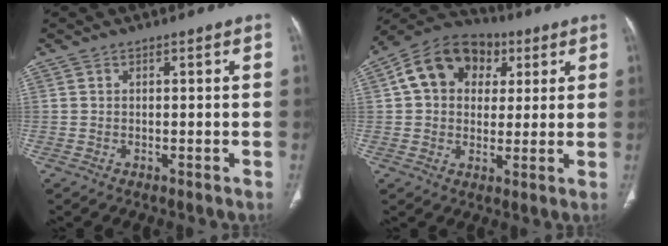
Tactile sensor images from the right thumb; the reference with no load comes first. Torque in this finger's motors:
{"motor_torque": [1.62, 1.63, 0.69, -0.63, 0.32]}